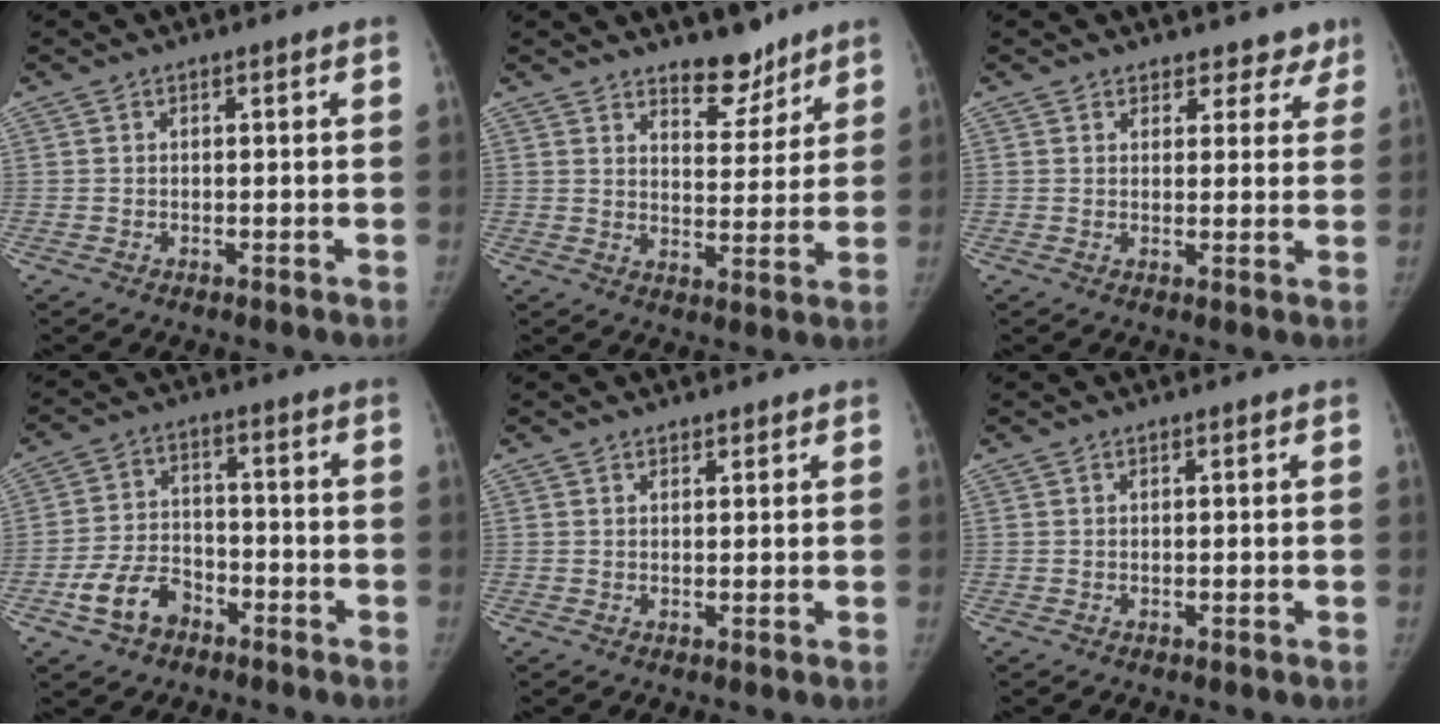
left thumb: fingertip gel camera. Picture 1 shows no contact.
{"total": 7.7, "force": [6.2, 3.4, 2.9], "torque": [-0.010, -0.049, 0.099]}
{"total": 5.4, "force": [4.3, 3.2, 0.1], "torque": [0.047, -0.020, 0.039]}
{"total": 8.7, "force": [-4.8, 5.9, 4.3], "torque": [-0.070, 0.031, -0.085]}
{"total": 1.1, "force": [0.9, 0.6, 0.1], "torque": [0.013, -0.006, 0.011]}
{"total": 0.0}